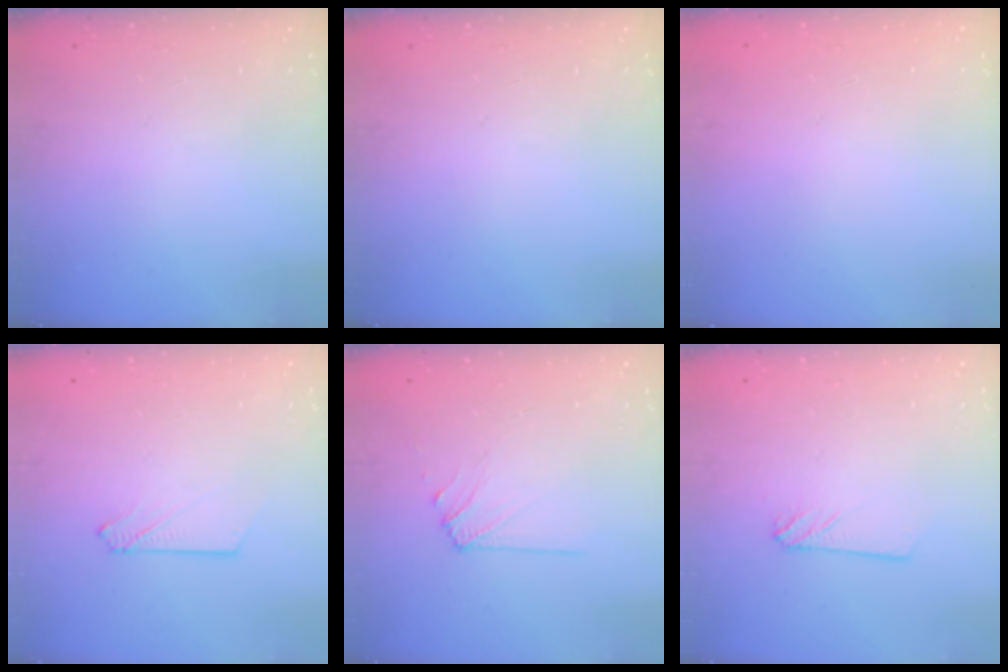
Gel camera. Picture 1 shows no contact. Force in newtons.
{"total": 0.0}
{"total": 0.0}
{"total": 3.0, "press": 3.0, "slide": 0.4}
{"total": 6.2, "press": 6.2, "slide": 0.9}
{"total": 2.4, "press": 2.4, "slide": 0.3}